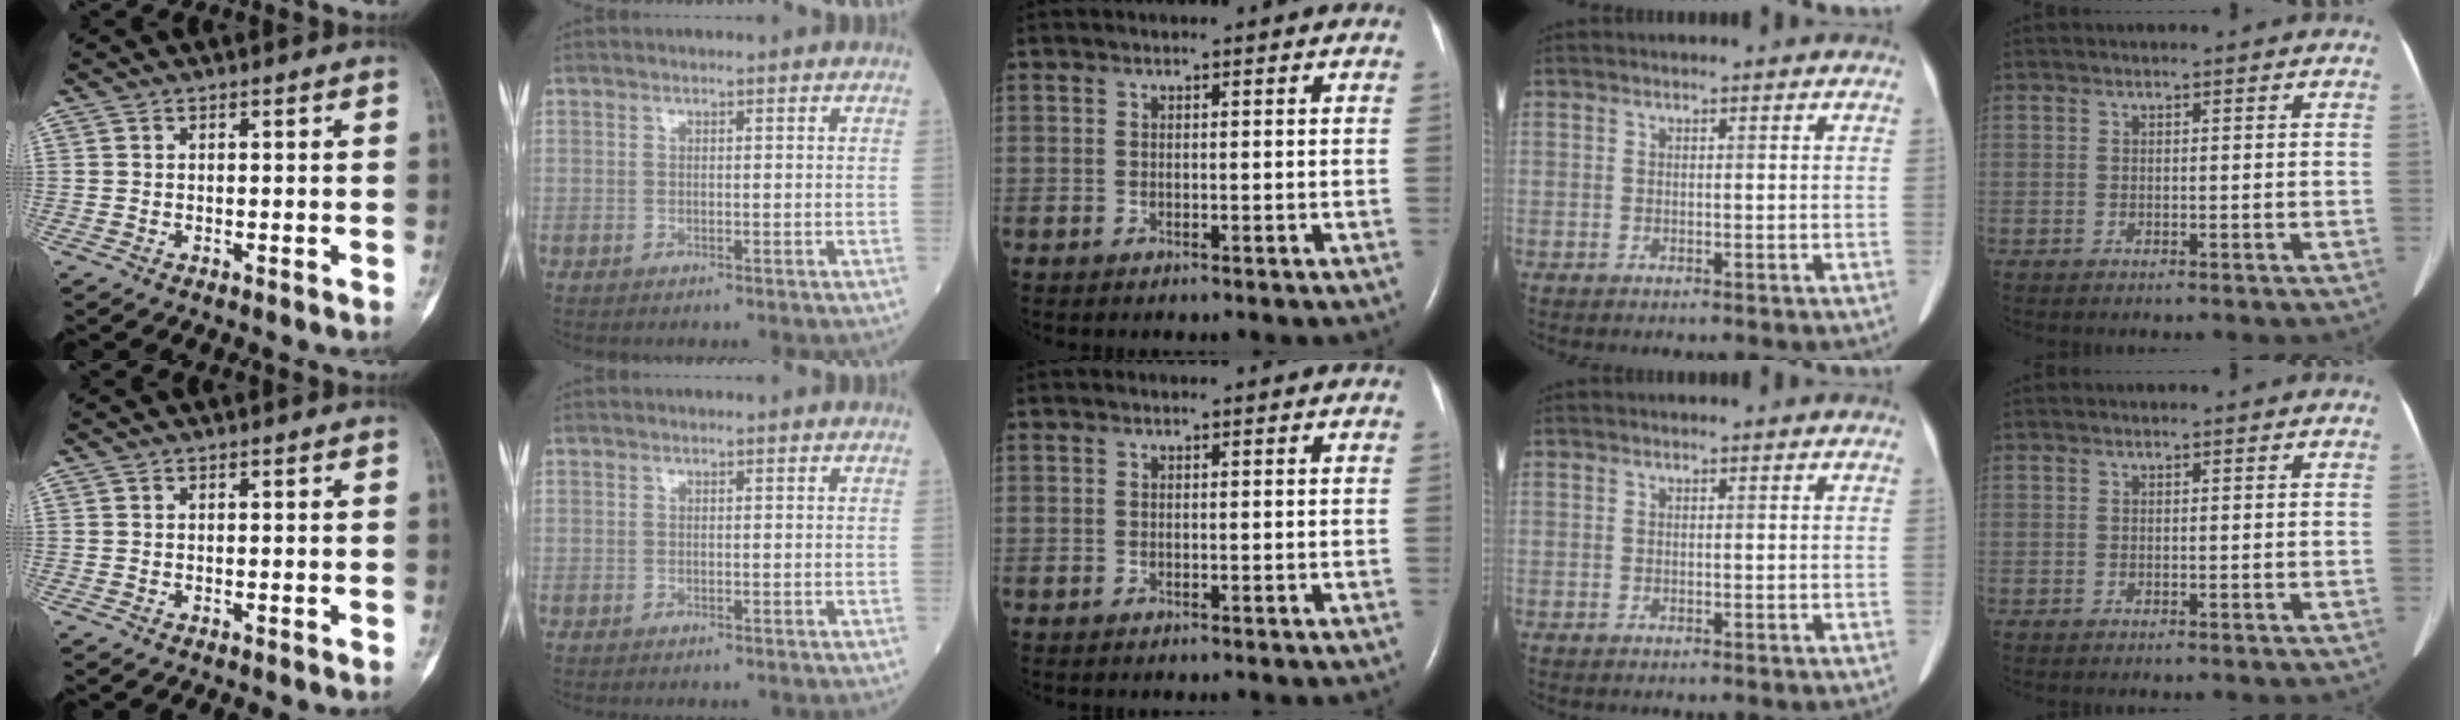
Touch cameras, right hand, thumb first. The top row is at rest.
{}